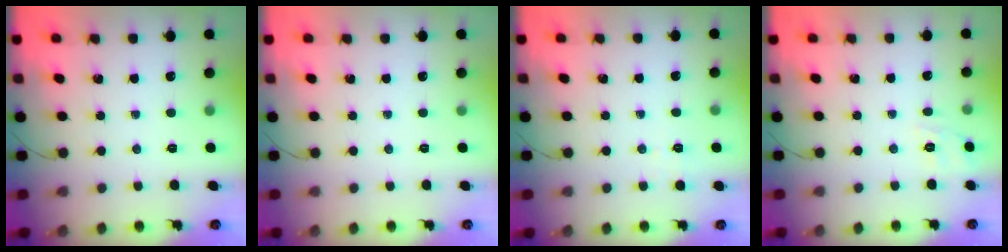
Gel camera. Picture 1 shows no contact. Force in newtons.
{"total": 0.0}
{"total": 2.1, "press": 1.2, "slide": 1.7}
{"total": 7.1, "press": 6.9, "slide": 1.8}